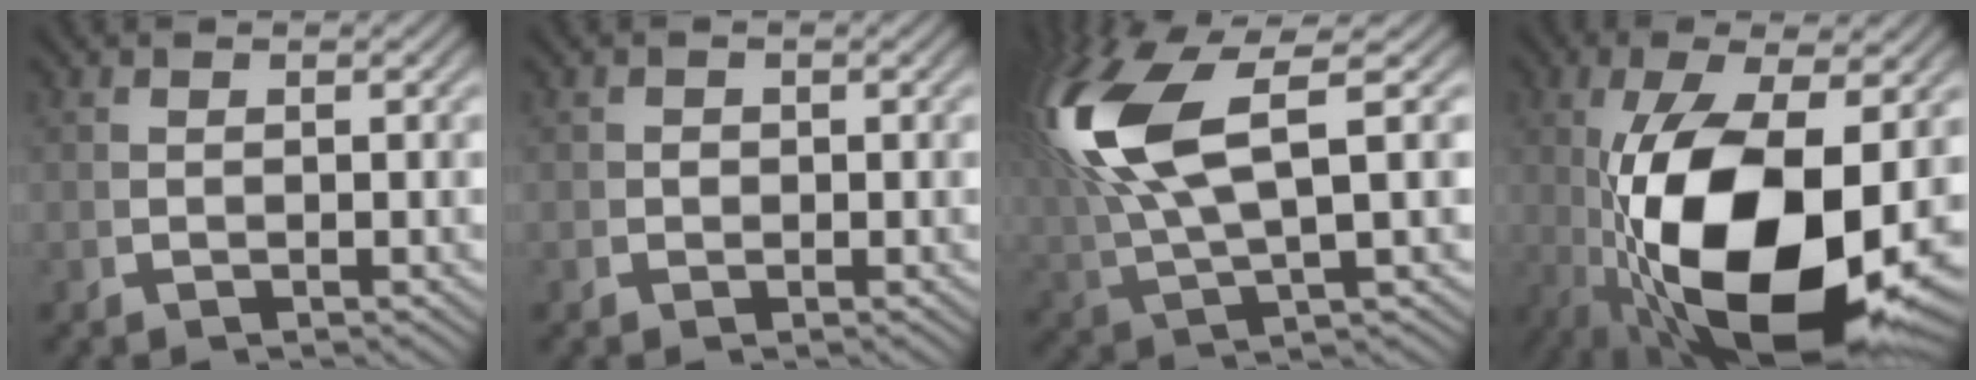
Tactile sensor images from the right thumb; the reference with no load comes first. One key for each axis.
{"total": 0.6, "fx": 0.0, "fy": 0.5, "fz": -0.2, "tx": 0.005, "ty": -0.009, "tz": 0.002}
{"total": 11.3, "fx": 1.5, "fy": 6.3, "fz": 9.3, "tx": -0.203, "ty": -0.017, "tz": 0.039}
{"total": 20.2, "fx": -2.7, "fy": 10.5, "fz": 17.0, "tx": -0.312, "ty": -0.059, "tz": 0.000}